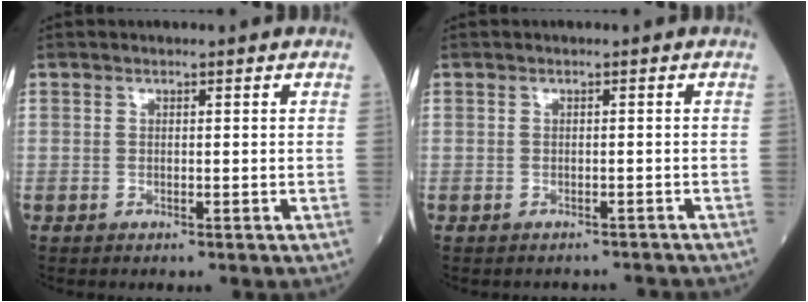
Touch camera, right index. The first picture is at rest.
{"total": 3.3, "force": [-3.1, 0.9, 0.0], "torque": [0.004, -0.001, -0.037]}